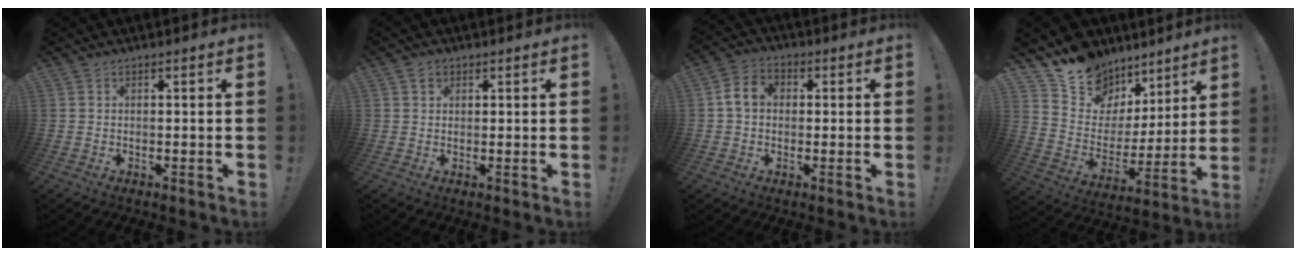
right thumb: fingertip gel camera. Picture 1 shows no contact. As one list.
[{"total": 1.8, "force": [1.1, 1.4, 0.5], "torque": [0.002, -0.002, 0.017]}, {"total": 7.3, "force": [0.6, 5.5, 4.7], "torque": [-0.077, 0.020, 0.015]}, {"total": 13.0, "force": [10.5, 7.5, 1.3], "torque": [-0.038, -0.095, 0.202]}]